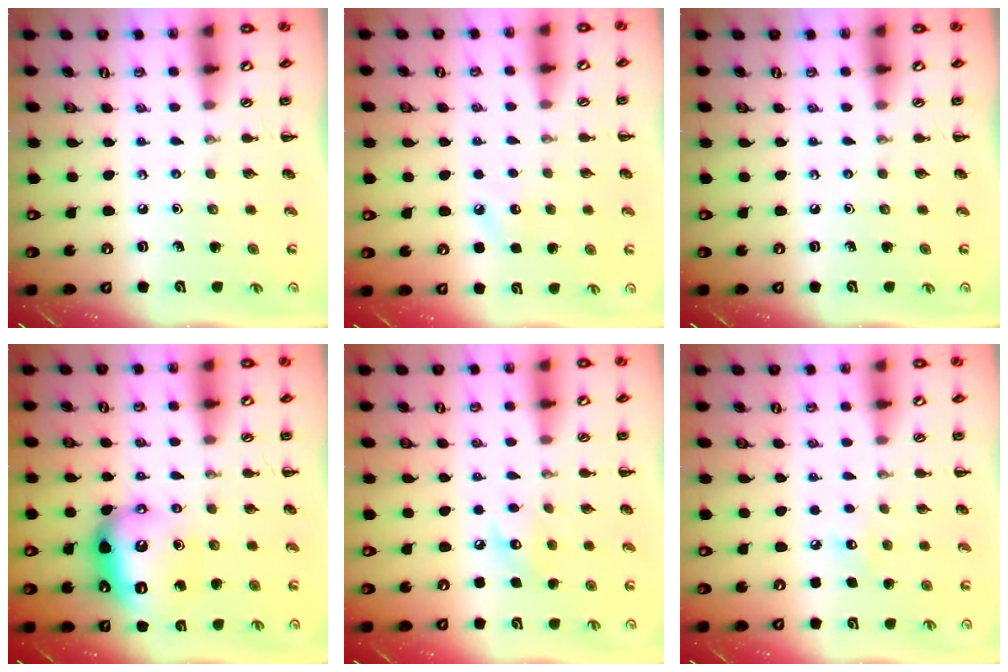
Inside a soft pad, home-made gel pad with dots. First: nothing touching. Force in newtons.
{"total": 4.9, "press": 4.8, "slide": 1.2}
{"total": 0.0}
{"total": 12.6, "press": 12.5, "slide": 1.5}
{"total": 7.8, "press": 7.7, "slide": 1.4}
{"total": 4.7, "press": 4.6, "slide": 1.1}